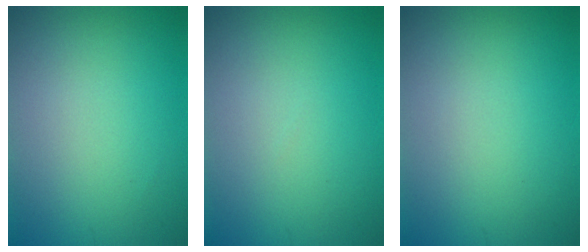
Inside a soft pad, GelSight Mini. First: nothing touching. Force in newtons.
{"total": 0.0}
{"total": 0.0}